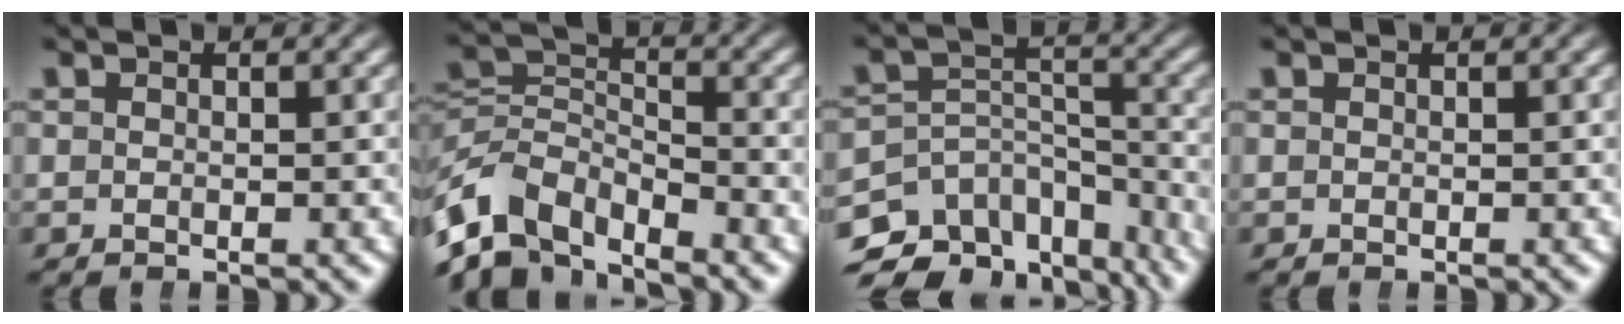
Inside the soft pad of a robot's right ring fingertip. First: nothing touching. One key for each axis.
{"total": 7.7, "fx": -3.8, "fy": 5.3, "fz": 4.1, "tx": -0.101, "ty": -0.040, "tz": -0.057}
{"total": 10.9, "fx": -6.6, "fy": 7.1, "fz": 5.0, "tx": -0.091, "ty": -0.037, "tz": -0.099}
{"total": 0.0}